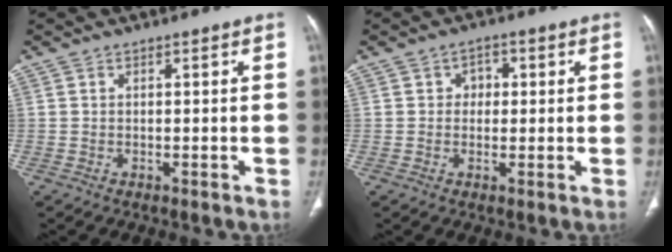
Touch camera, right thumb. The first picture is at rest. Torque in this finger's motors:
{"motor_torque": [-0.29, -0.25, -0.05, 0.59, 0.04]}